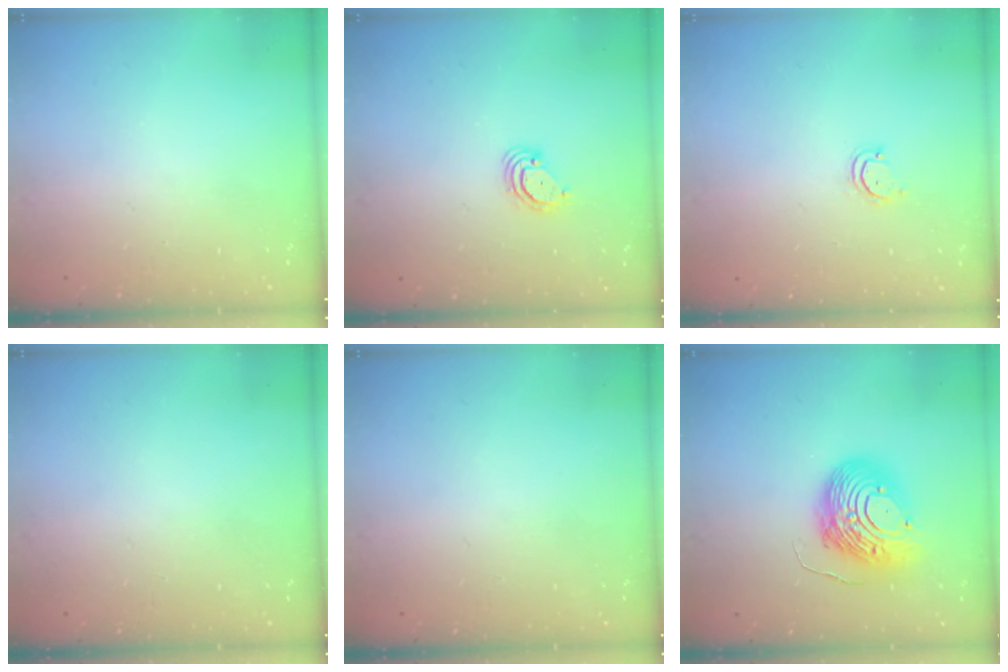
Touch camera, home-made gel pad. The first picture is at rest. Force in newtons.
{"total": 3.5, "press": 3.5, "slide": 0.3}
{"total": 2.9, "press": 2.9, "slide": 0.3}
{"total": 0.0}
{"total": 0.0}
{"total": 14.4, "press": 14.4, "slide": 1.2}